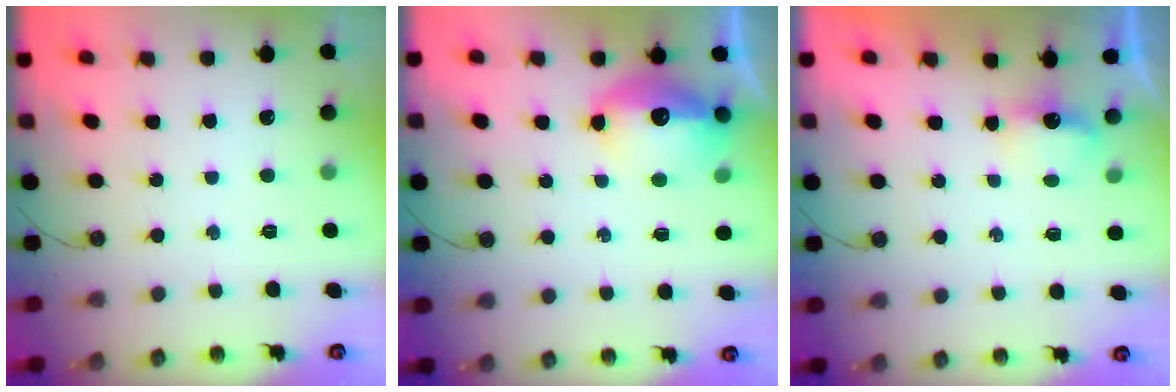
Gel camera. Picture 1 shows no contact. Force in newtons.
{"total": 13.3, "press": 13.3, "slide": 1.5}
{"total": 4.0, "press": 3.9, "slide": 0.6}